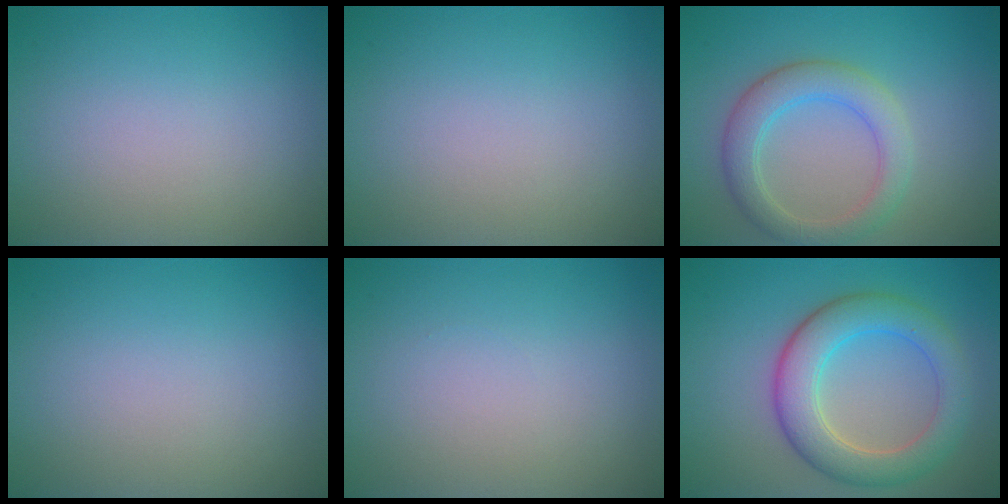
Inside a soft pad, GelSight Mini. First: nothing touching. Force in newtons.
{"total": 0.0}
{"total": 4.1, "press": 4.0, "slide": 0.3}
{"total": 0.0}
{"total": 0.0}
{"total": 6.0, "press": 6.0, "slide": 0.1}